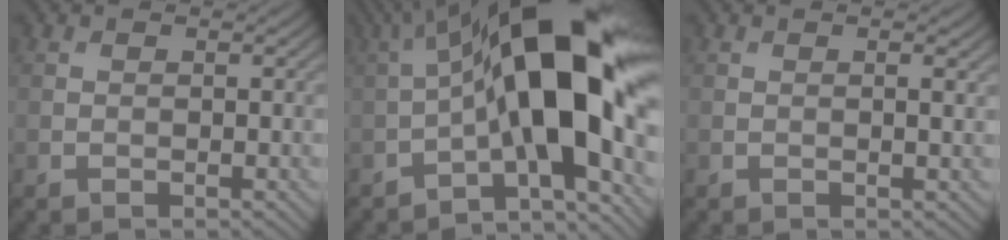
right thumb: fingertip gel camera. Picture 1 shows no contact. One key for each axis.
{"total": 17.6, "fx": -1.1, "fy": 5.9, "fz": 16.6, "tx": -0.246, "ty": 0.035, "tz": -0.031}
{"total": 0.9, "fx": 0.2, "fy": 0.1, "fz": 0.9, "tx": -0.016, "ty": 0.000, "tz": 0.001}